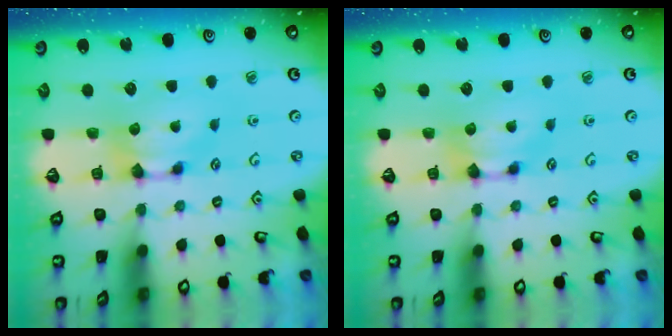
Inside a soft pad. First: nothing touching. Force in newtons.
{"total": 0.0}